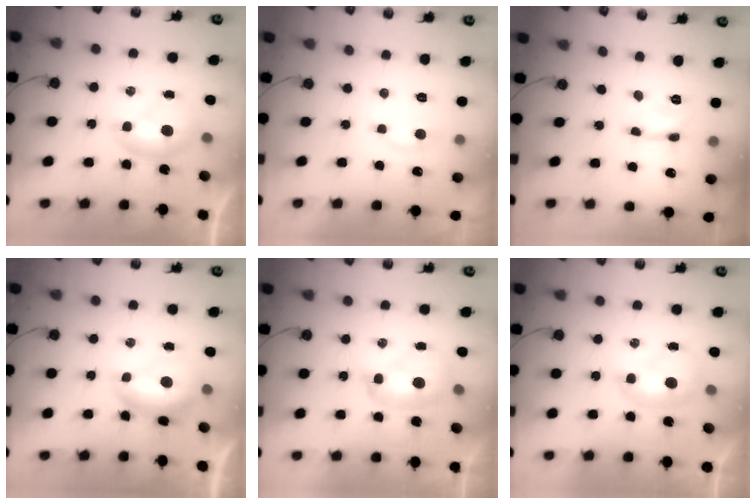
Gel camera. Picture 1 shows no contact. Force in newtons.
{"total": 1.6, "press": 1.5, "slide": 0.5}
{"total": 2.2, "press": 2.2, "slide": 0.4}
{"total": 0.7, "press": 0.6, "slide": 0.3}
{"total": 2.4, "press": 2.4, "slide": 0.3}
{"total": 1.4, "press": 1.4, "slide": 0.2}